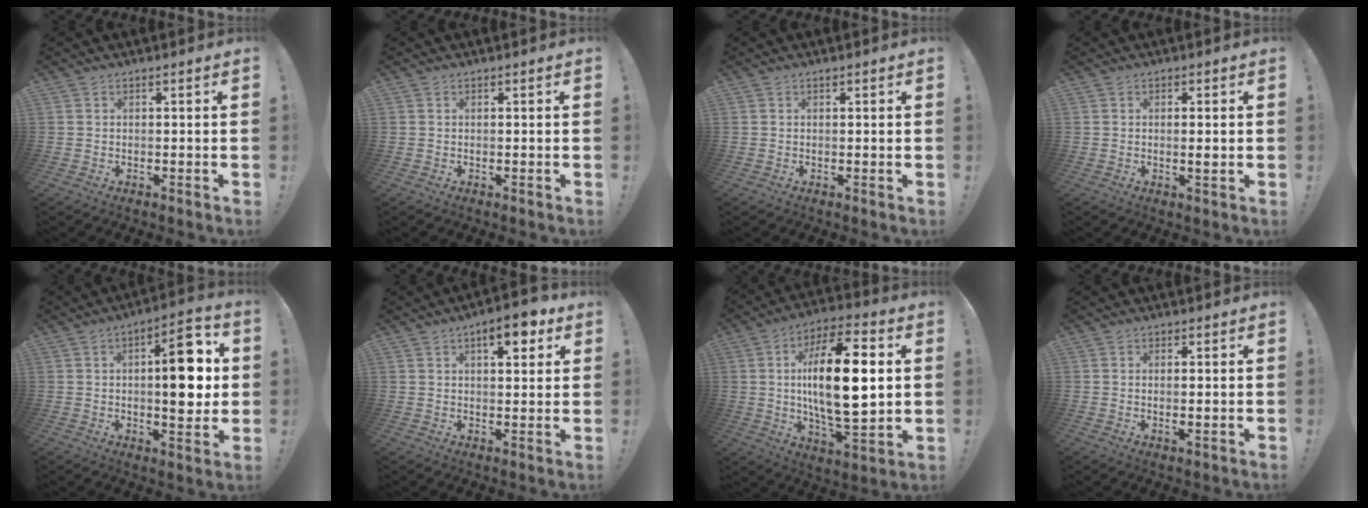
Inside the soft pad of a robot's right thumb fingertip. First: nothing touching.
{"total": 0.0}
{"total": 0.0}
{"total": 2.3, "force": [-0.1, 0.1, 2.3], "torque": [-0.027, -0.007, -0.006]}
{"total": 14.1, "force": [1.3, 5.2, 13.1], "torque": [-0.177, 0.002, 0.013]}
{"total": 8.1, "force": [4.1, 3.4, 6.1], "torque": [-0.070, -0.013, 0.065]}
{"total": 22.3, "force": [2.4, 8.4, 20.6], "torque": [-0.371, -0.006, 0.024]}
{"total": 2.1, "force": [0.4, 0.2, 2.1], "torque": [-0.032, -0.005, 0.005]}